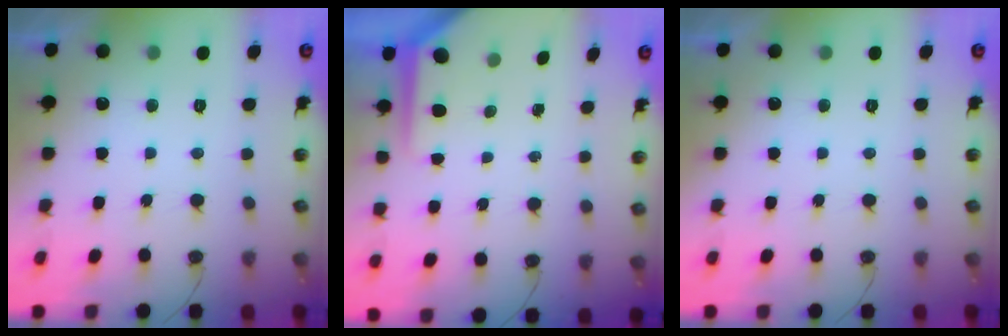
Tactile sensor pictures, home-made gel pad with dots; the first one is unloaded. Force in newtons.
{"total": 5.6, "press": 5.5, "slide": 0.4}
{"total": 0.0}